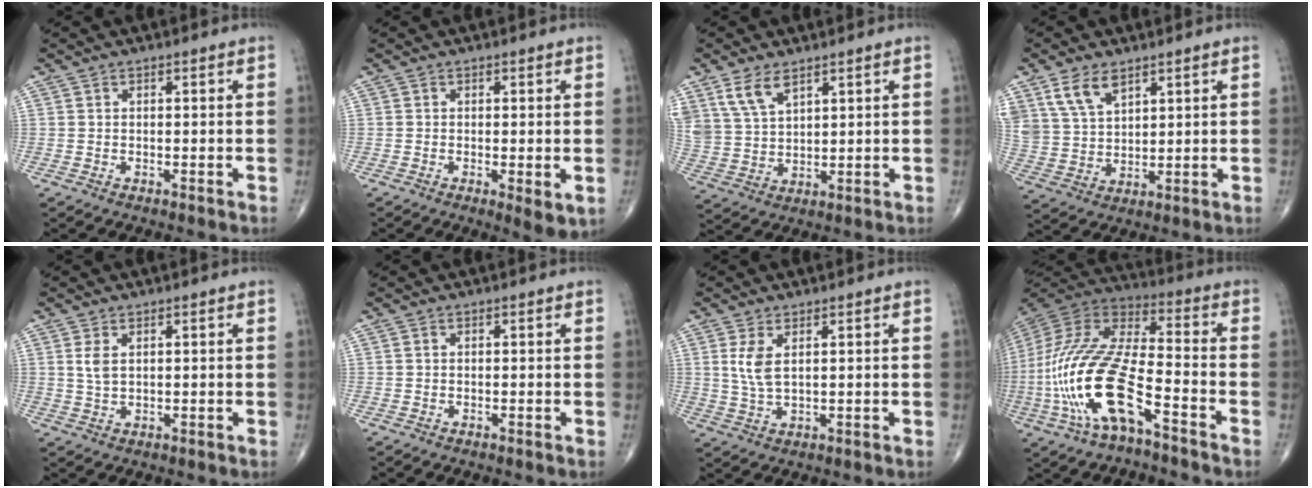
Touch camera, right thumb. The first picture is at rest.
{"total": 3.9, "force": [-0.7, 1.3, 3.6], "torque": [-0.057, -0.013, -0.013]}
{"total": 7.7, "force": [4.9, 4.0, 4.4], "torque": [-0.082, -0.014, 0.108]}
{"total": 8.5, "force": [5.2, 4.8, 4.7], "torque": [-0.082, -0.015, 0.113]}
{"total": 3.1, "force": [1.0, 1.7, 2.4], "torque": [-0.047, -0.001, 0.024]}
{"total": 0.0}
{"total": 4.8, "force": [1.5, 2.1, 4.0], "torque": [-0.088, -0.006, 0.038]}
{"total": 22.5, "force": [-8.3, 8.3, 19.2], "torque": [-0.437, 0.040, -0.152]}